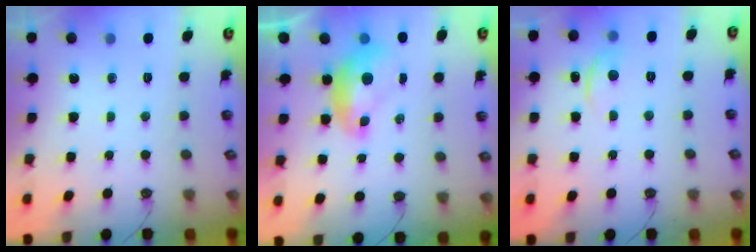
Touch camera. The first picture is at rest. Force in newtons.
{"total": 1.6, "press": 1.6, "slide": 0.2}
{"total": 1.8, "press": 1.7, "slide": 0.6}